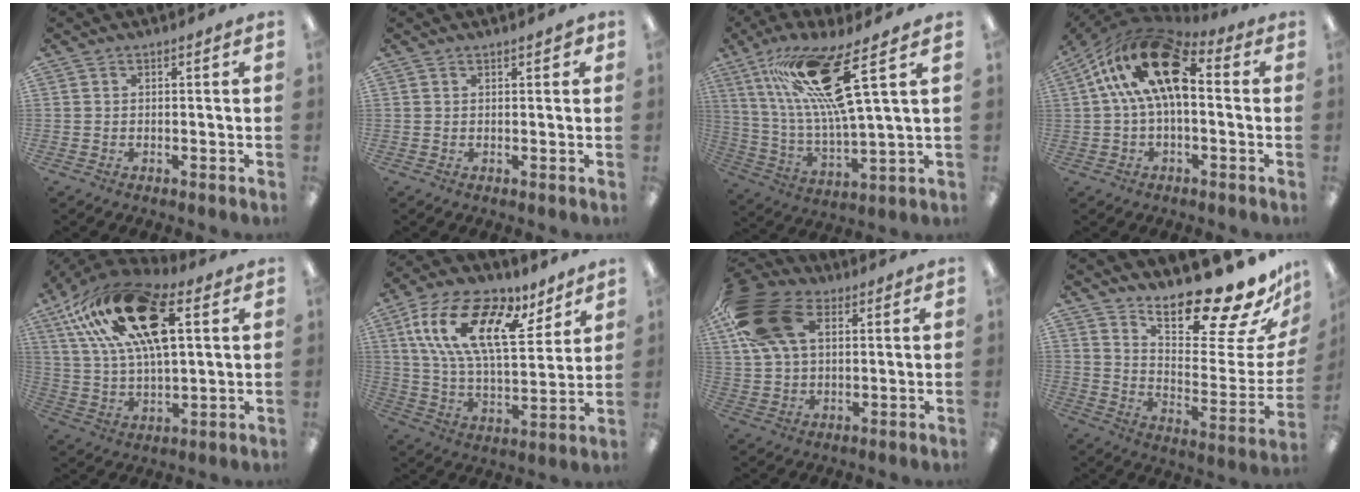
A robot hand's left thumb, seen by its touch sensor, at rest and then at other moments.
{"total": 1.4, "force": [1.0, 0.5, 0.8], "torque": [-0.001, -0.005, 0.014]}
{"total": 20.5, "force": [11.3, 4.5, 16.5], "torque": [-0.319, -0.039, 0.175]}
{"total": 19.6, "force": [5.6, 9.5, 16.2], "torque": [-0.291, -0.015, 0.095]}
{"total": 24.7, "force": [11.0, 12.1, 18.6], "torque": [-0.331, -0.024, 0.189]}
{"total": 23.0, "force": [11.4, 10.3, 17.1], "torque": [-0.319, -0.034, 0.193]}
{"total": 19.5, "force": [7.7, 12.2, 13.2], "torque": [-0.272, -0.003, 0.139]}
{"total": 20.2, "force": [17.6, 4.6, 8.7], "torque": [-0.113, -0.154, 0.290]}